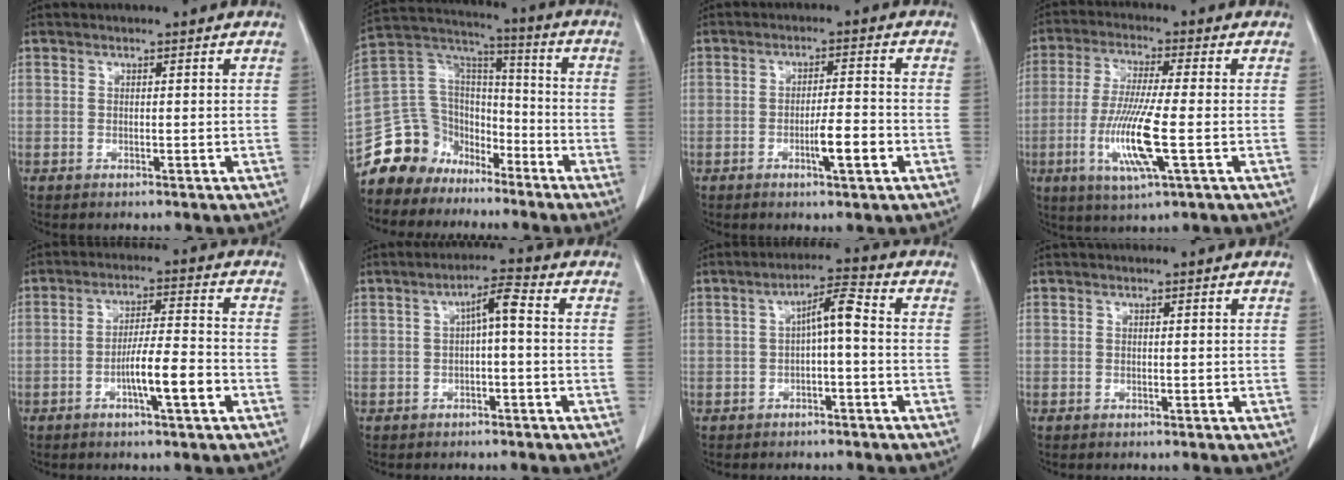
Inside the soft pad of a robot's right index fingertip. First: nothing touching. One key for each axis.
{"total": 14.5, "fx": -10.9, "fy": 9.4, "fz": 1.6, "tx": -0.044, "ty": 0.082, "tz": -0.199}
{"total": 5.8, "fx": -2.1, "fy": 0.8, "fz": 5.3, "tx": -0.087, "ty": -0.002, "tz": -0.031}
{"total": 11.6, "fx": -3.0, "fy": 0.7, "fz": 11.2, "tx": -0.230, "ty": -0.020, "tz": -0.057}
{"total": 7.9, "fx": -3.0, "fy": 0.8, "fz": 7.2, "tx": -0.127, "ty": 0.005, "tz": -0.049}
{"total": 4.3, "fx": 0.2, "fy": 0.9, "fz": 4.2, "tx": -0.074, "ty": 0.018, "tz": 0.003}
{"total": 5.3, "fx": -0.2, "fy": 1.2, "fz": 5.1, "tx": -0.091, "ty": 0.024, "tz": -0.002}
{"total": 0.0}